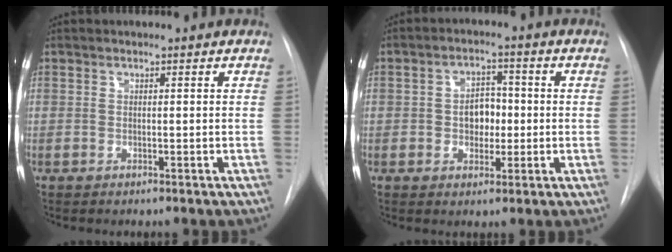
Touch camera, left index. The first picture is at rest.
{"total": 4.7, "force": [-0.8, 3.2, 3.4], "torque": [-0.051, 0.008, -0.011]}